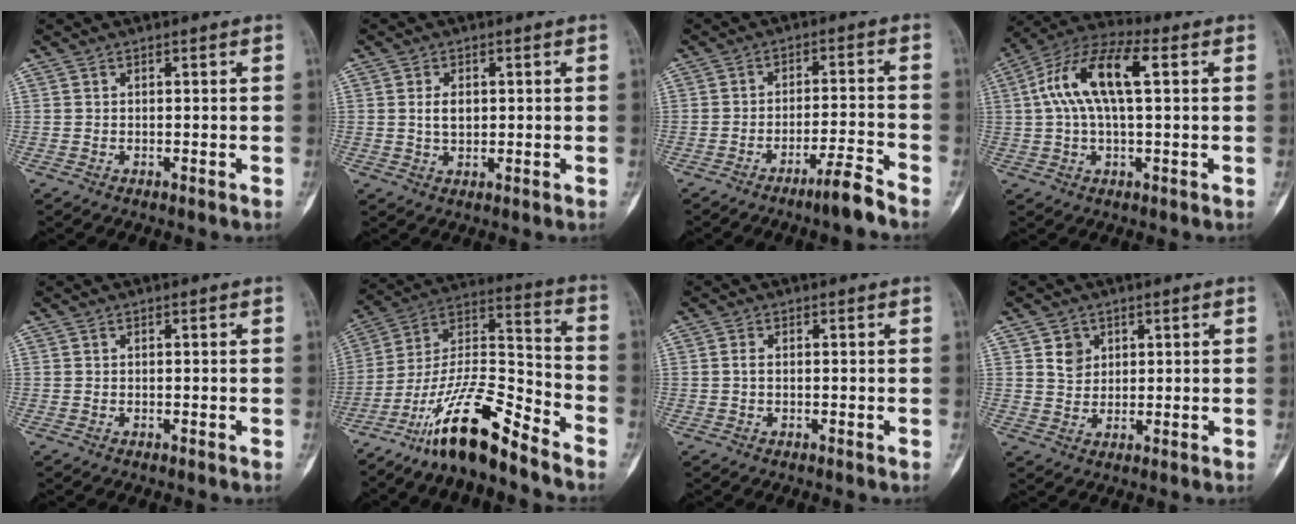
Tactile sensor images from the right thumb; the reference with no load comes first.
{"total": 3.4, "force": [0.5, 2.1, 2.6], "torque": [-0.037, -0.002, 0.011]}
{"total": 5.9, "force": [-4.6, -0.2, 3.7], "torque": [-0.066, 0.030, -0.083]}
{"total": 14.0, "force": [3.0, 5.6, 12.4], "torque": [-0.250, 0.037, 0.049]}
{"total": 0.0}
{"total": 17.3, "force": [-13.0, 3.8, 10.8], "torque": [-0.197, 0.093, -0.237]}
{"total": 1.1, "force": [0.0, 0.6, 0.9], "torque": [-0.017, 0.001, -0.002]}
{"total": 3.9, "force": [1.7, 3.2, 1.5], "torque": [-0.008, -0.011, 0.034]}